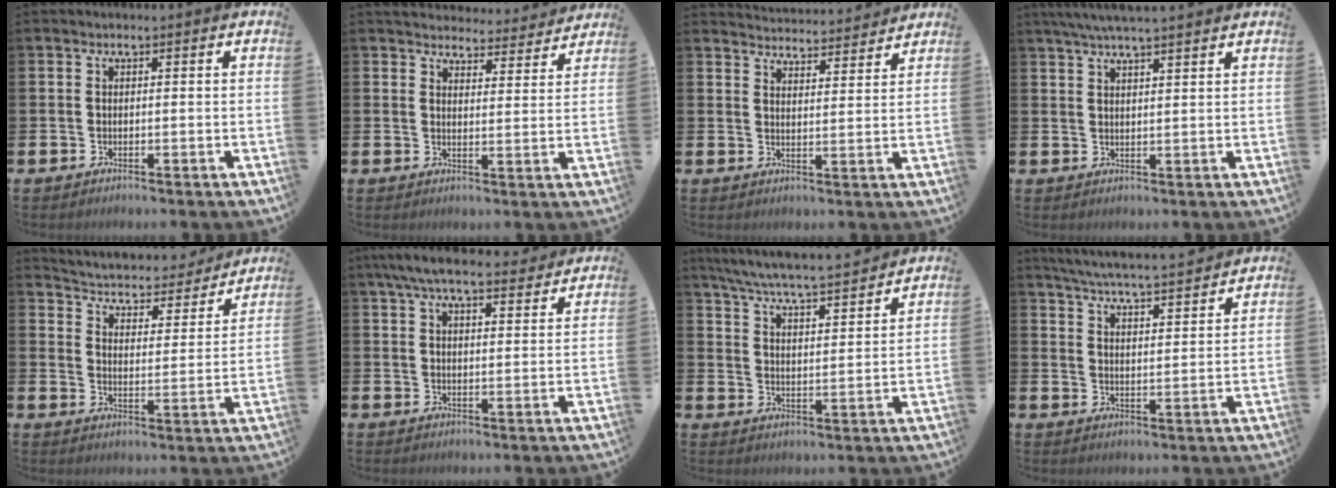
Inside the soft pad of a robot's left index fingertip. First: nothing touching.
{"total": 4.5, "force": [4.4, 1.1, 0.0], "torque": [-0.004, -0.035, 0.075]}
{"total": 4.3, "force": [4.3, 0.2, -0.2], "torque": [-0.007, -0.033, 0.077]}
{"total": 4.7, "force": [4.2, 0.0, 2.0], "torque": [-0.048, -0.007, 0.077]}
{"total": 4.3, "force": [4.1, 1.3, 0.5], "torque": [-0.037, -0.036, 0.063]}
{"total": 6.8, "force": [6.1, 1.4, 2.6], "torque": [-0.063, -0.019, 0.110]}
{"total": 6.6, "force": [6.4, 0.0, 1.9], "torque": [-0.064, -0.047, 0.110]}
{"total": 5.9, "force": [5.7, -0.1, 1.2], "torque": [-0.049, -0.042, 0.100]}